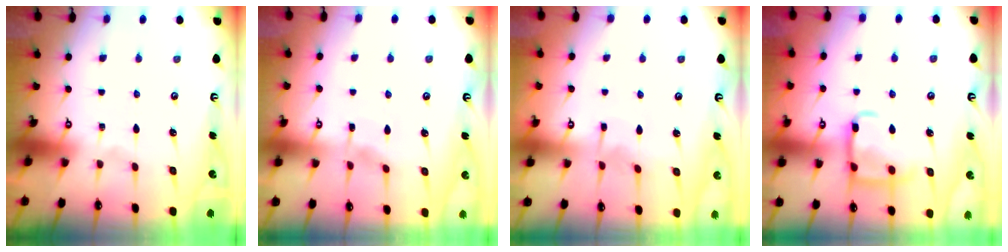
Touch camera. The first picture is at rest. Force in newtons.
{"total": 3.0, "press": 2.9, "slide": 0.6}
{"total": 4.5, "press": 4.4, "slide": 0.6}
{"total": 12.4, "press": 12.4, "slide": 1.1}